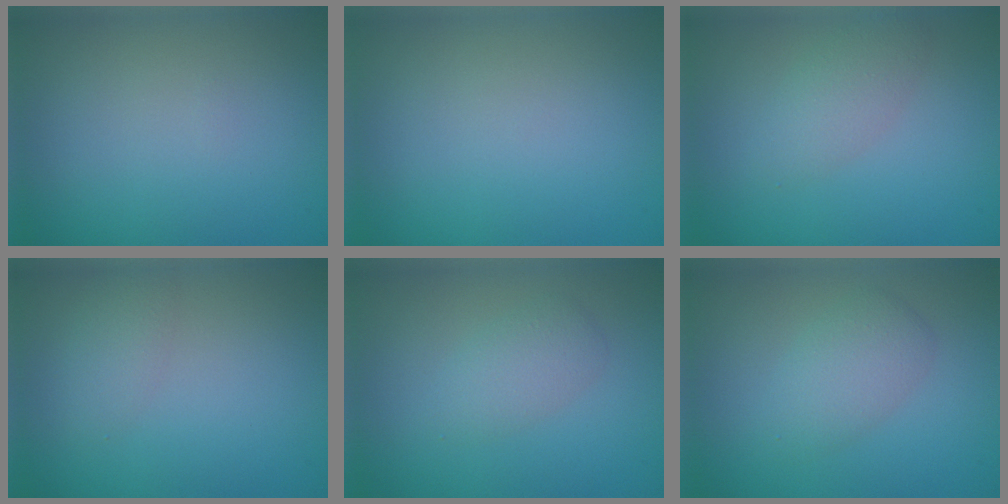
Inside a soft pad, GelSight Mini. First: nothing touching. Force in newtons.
{"total": 0.0}
{"total": 2.2, "press": 2.2, "slide": 0.1}
{"total": 1.5, "press": 1.5, "slide": 0.0}
{"total": 2.0, "press": 2.0, "slide": 0.0}
{"total": 2.7, "press": 2.7, "slide": 0.1}